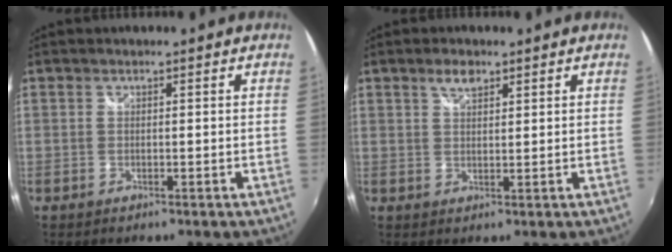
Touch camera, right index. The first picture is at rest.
{"total": 2.9, "force": [1.9, 1.3, 1.7], "torque": [-0.028, 0.005, 0.034]}